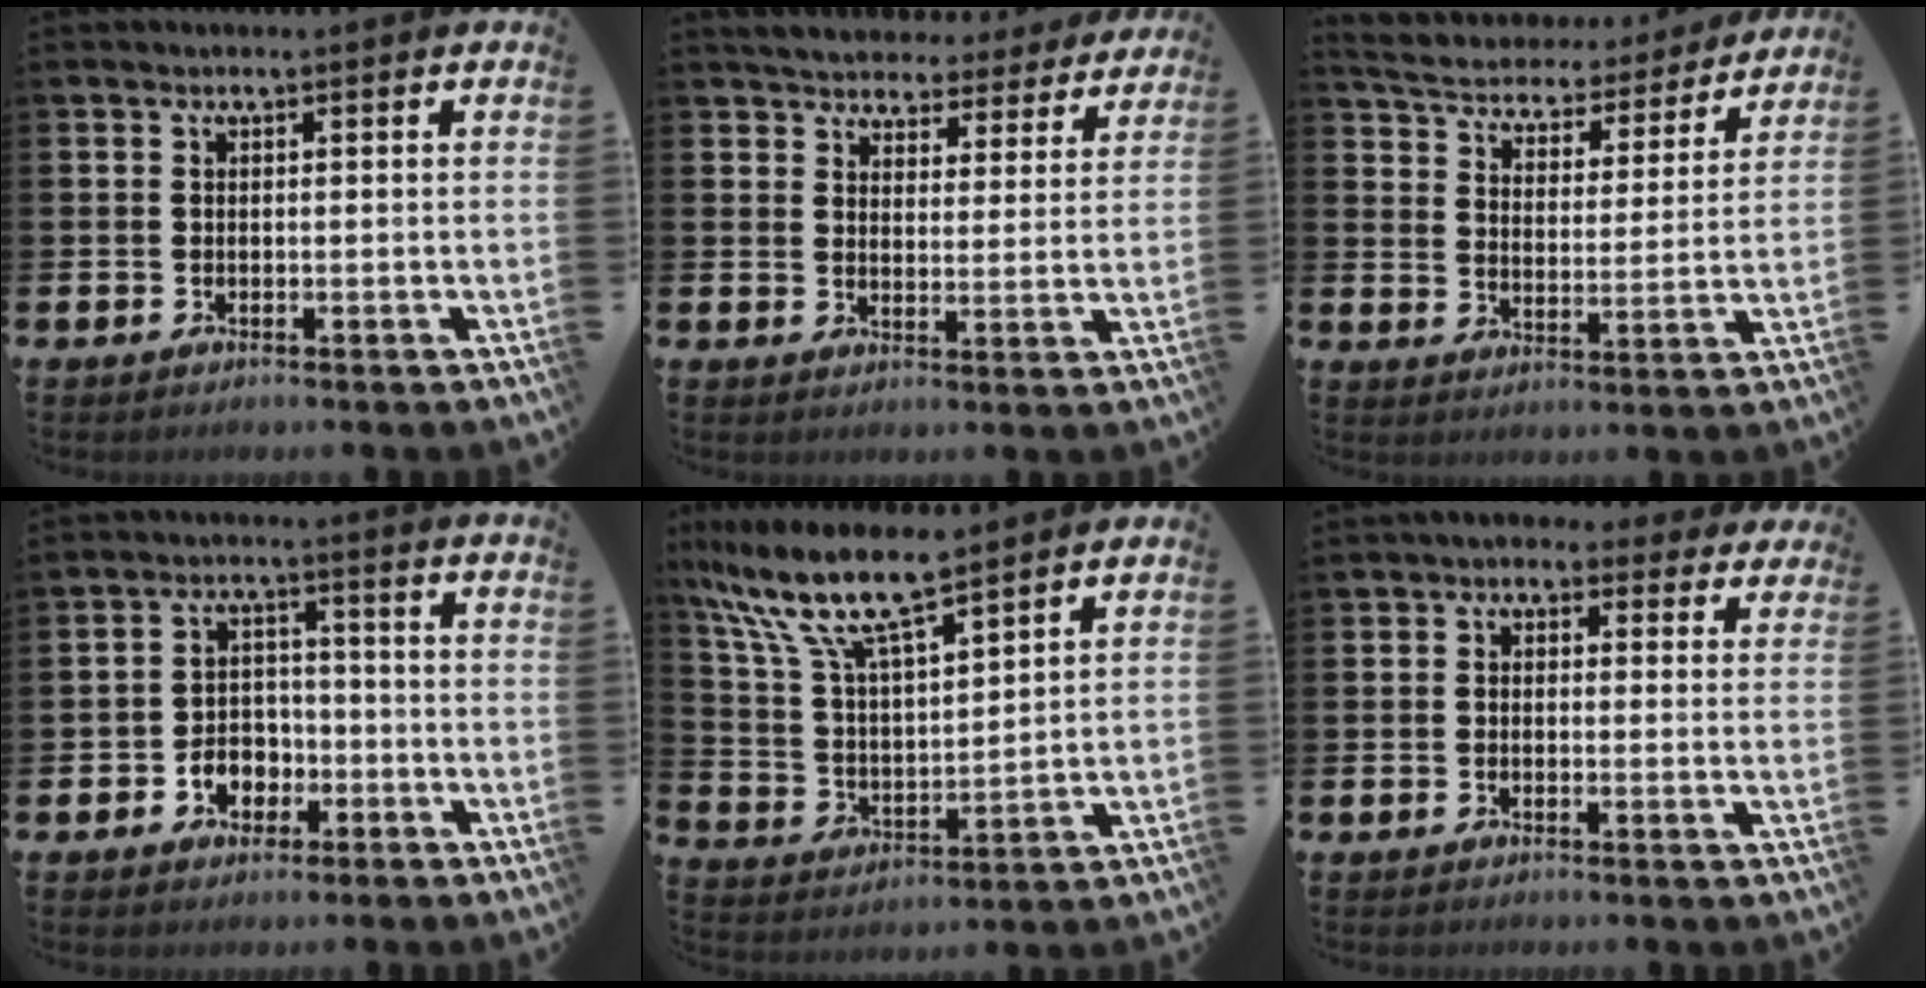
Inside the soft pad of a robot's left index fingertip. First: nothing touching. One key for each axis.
{"total": 4.7, "fx": 4.5, "fy": 1.2, "fz": 0.2, "tx": -0.020, "ty": -0.035, "tz": 0.075}
{"total": 5.1, "fx": 5.0, "fy": 1.3, "fz": 0.5, "tx": -0.038, "ty": -0.044, "tz": 0.081}
{"total": 3.9, "fx": -1.8, "fy": 3.2, "fz": 1.2, "tx": -0.017, "ty": -0.001, "tz": -0.043}
{"total": 10.8, "fx": 9.0, "fy": 2.0, "fz": 5.7, "tx": -0.144, "ty": -0.046, "tz": 0.156}
{"total": 2.2, "fx": 1.4, "fy": 1.6, "fz": 0.6, "tx": -0.014, "ty": -0.004, "tz": 0.019}